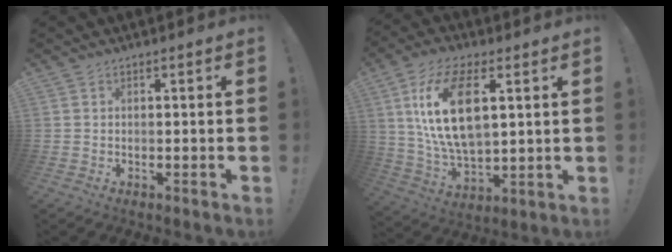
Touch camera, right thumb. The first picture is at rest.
{"total": 18.5, "force": [5.9, 9.4, 14.9], "torque": [-0.286, -0.011, 0.100]}